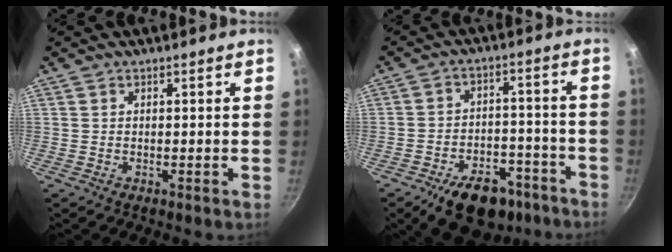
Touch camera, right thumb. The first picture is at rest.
{"total": 15.0, "force": [-9.8, 8.4, 7.7], "torque": [-0.074, 0.062, -0.130]}